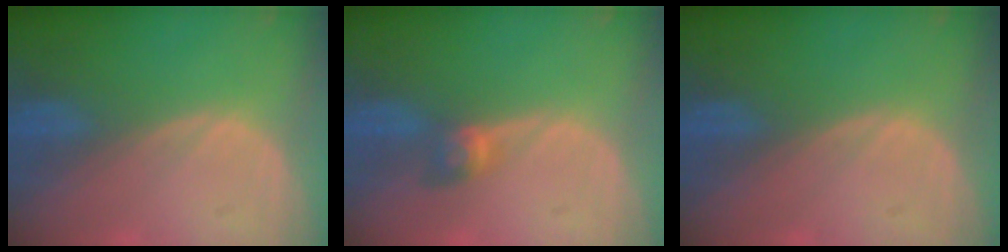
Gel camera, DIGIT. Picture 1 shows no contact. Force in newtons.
{"total": 2.8, "press": 2.5, "slide": 1.3}
{"total": 0.0}